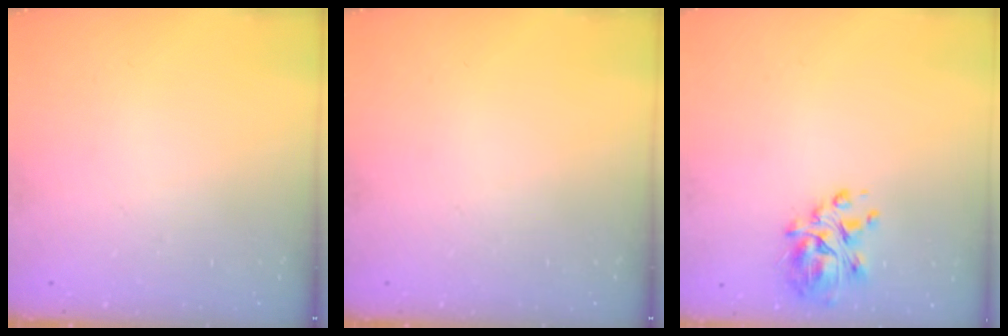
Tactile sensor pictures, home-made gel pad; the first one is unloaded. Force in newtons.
{"total": 0.0}
{"total": 7.6, "press": 7.2, "slide": 2.5}